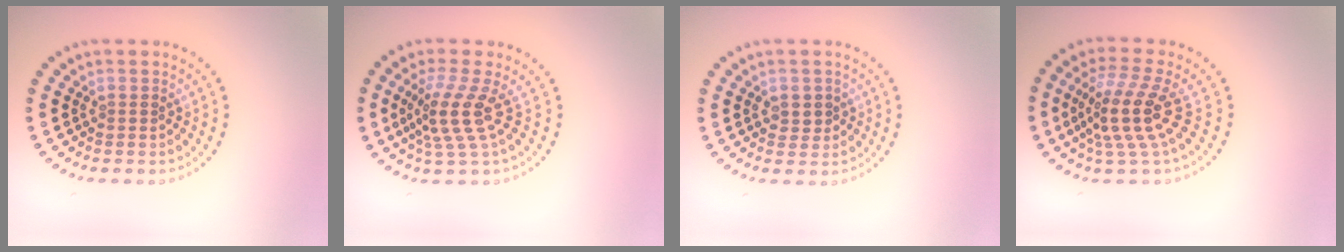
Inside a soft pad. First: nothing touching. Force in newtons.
{"total": 3.8, "press": 2.9, "slide": 2.6}
{"total": 1.3, "press": 1.3, "slide": 0.3}
{"total": 4.7, "press": 3.8, "slide": 2.8}